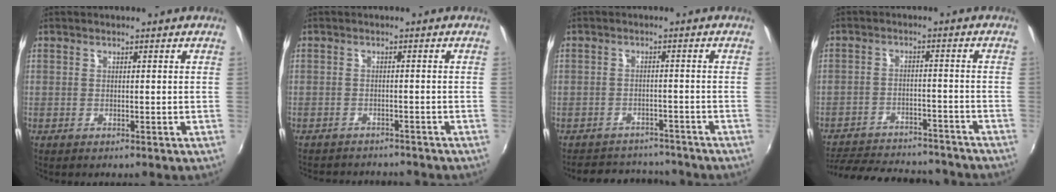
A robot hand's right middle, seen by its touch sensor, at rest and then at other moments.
{"total": 7.4, "force": [-6.8, 2.0, 2.0], "torque": [-0.054, -0.013, -0.098]}
{"total": 9.5, "force": [-8.4, 4.0, 1.8], "torque": [-0.050, 0.028, -0.110]}
{"total": 21.6, "force": [-18.9, 6.6, 8.2], "torque": [-0.174, 0.004, -0.249]}